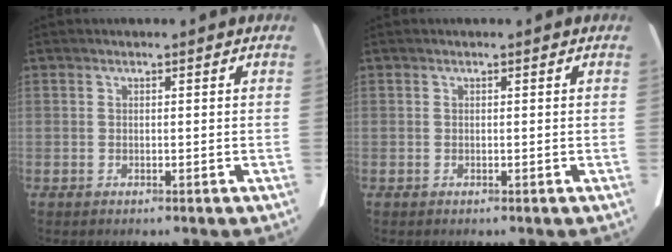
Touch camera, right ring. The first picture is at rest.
{"total": 0.0}